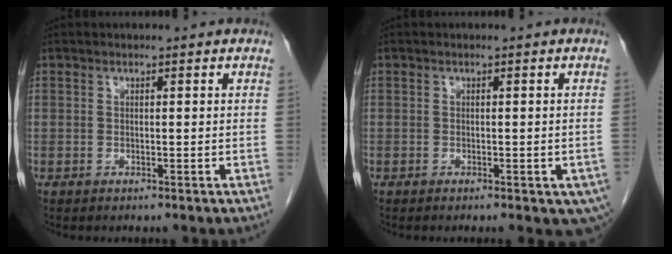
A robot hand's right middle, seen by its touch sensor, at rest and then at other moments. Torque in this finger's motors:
{"motor_torque": [1.15, -0.99, 0.17, 0.03]}